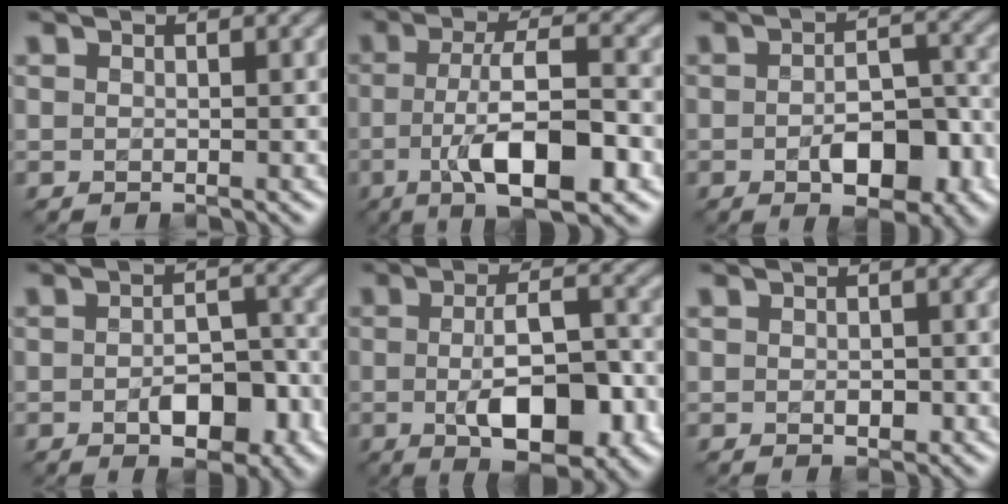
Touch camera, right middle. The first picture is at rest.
{"total": 8.4, "force": [-2.4, 2.5, 7.7], "torque": [-0.136, 0.005, -0.046]}
{"total": 6.4, "force": [-2.0, 3.2, 5.2], "torque": [-0.081, -0.001, -0.027]}
{"total": 5.5, "force": [-1.8, 2.9, 4.3], "torque": [-0.066, 0.000, -0.024]}
{"total": 8.2, "force": [-1.8, 3.2, 7.3], "torque": [-0.119, -0.004, -0.026]}
{"total": 0.9, "force": [0.1, 0.6, 0.6], "torque": [-0.010, -0.001, 0.001]}